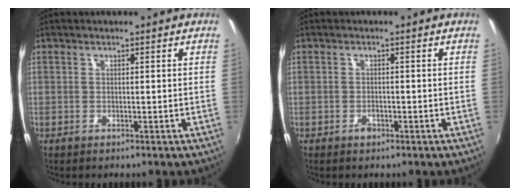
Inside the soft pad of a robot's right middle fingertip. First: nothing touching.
{"total": 1.5, "force": [-1.0, 0.9, 0.6], "torque": [-0.011, -0.001, -0.016]}